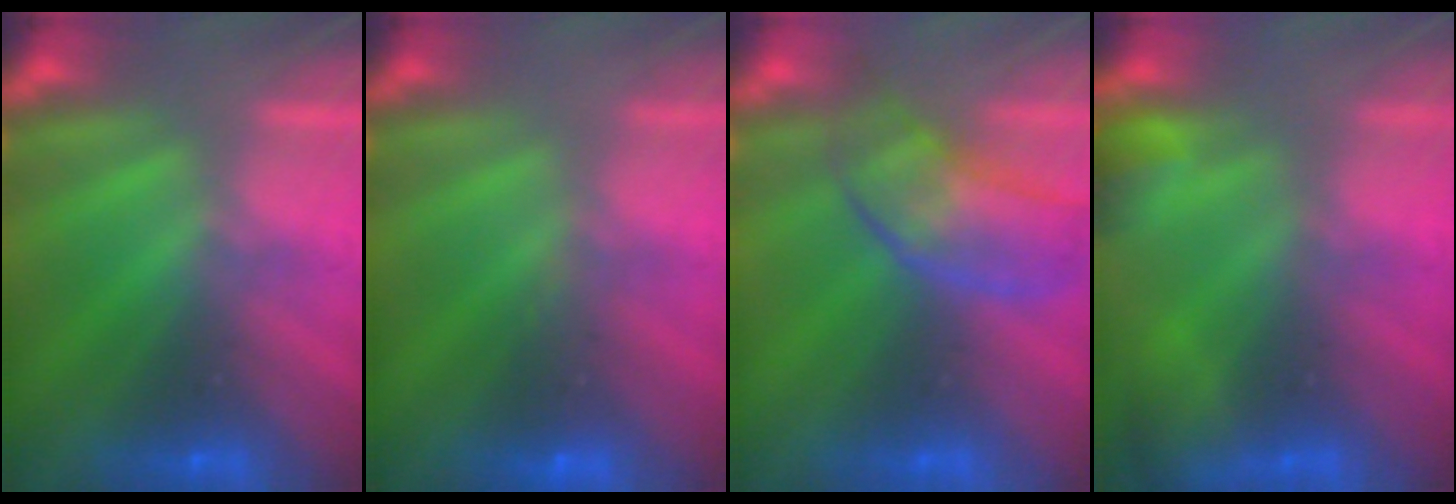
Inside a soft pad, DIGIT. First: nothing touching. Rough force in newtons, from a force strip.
{"total": 2.9}
{"total": 2.8}
{"total": 4.9}